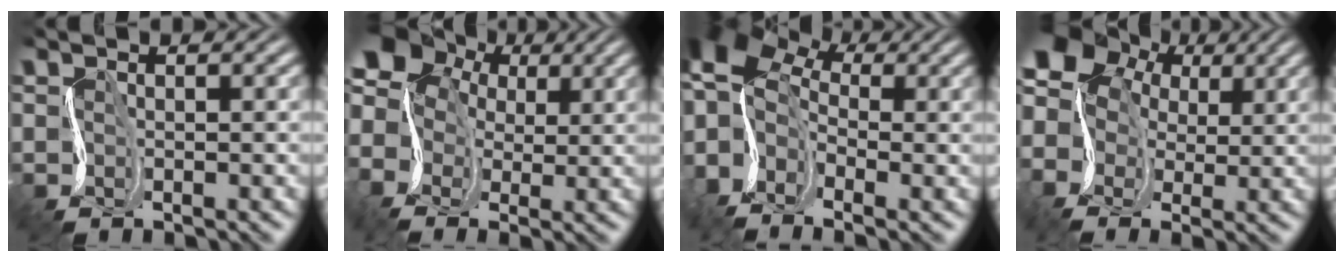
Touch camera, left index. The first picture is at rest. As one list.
[{"total": 8.7, "force": [1.2, 7.2, 4.7], "torque": [-0.114, 0.017, 0.005]}, {"total": 10.5, "force": [0.6, 7.2, 7.6], "torque": [-0.140, 0.026, 0.000]}, {"total": 8.9, "force": [1.8, 7.4, 4.6], "torque": [-0.116, 0.020, 0.016]}]